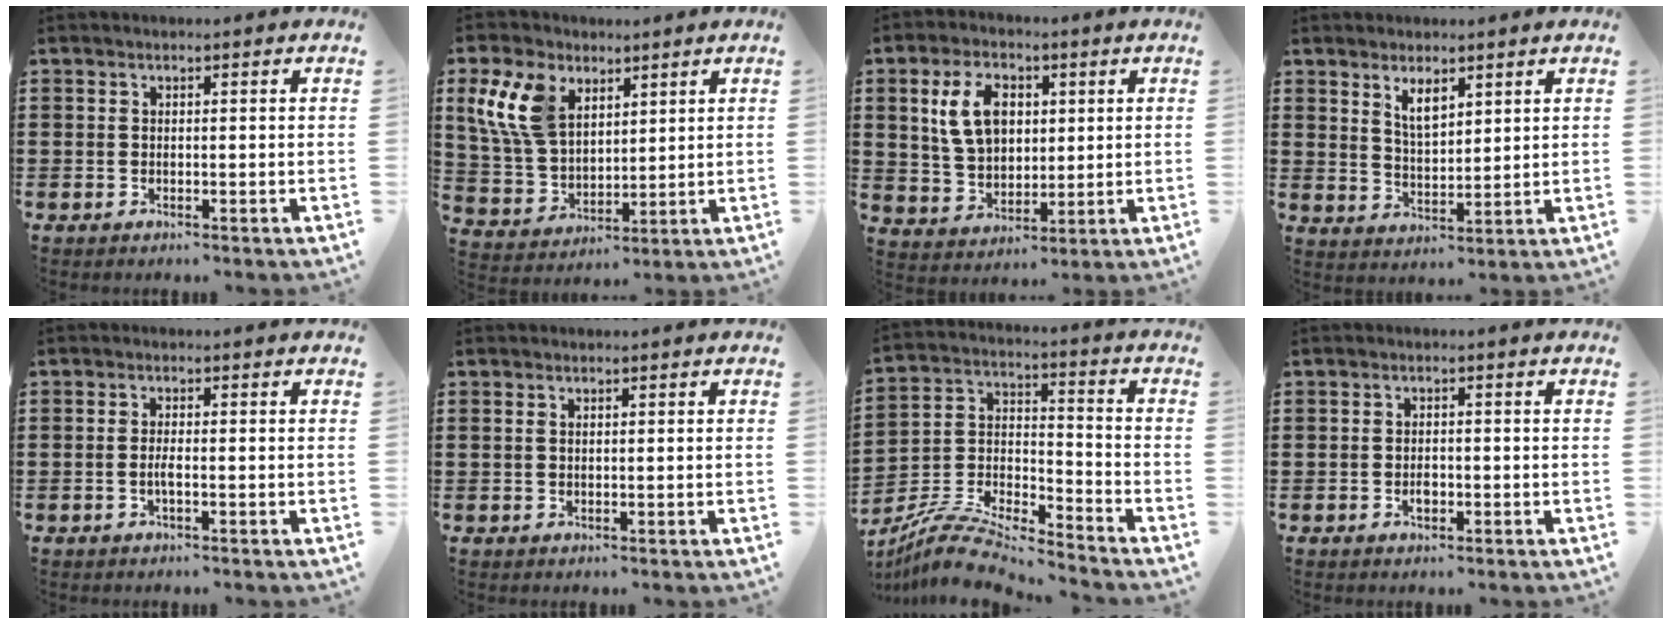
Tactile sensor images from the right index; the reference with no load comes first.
{"total": 10.0, "force": [4.9, 6.3, 6.0], "torque": [-0.160, 0.004, 0.091]}
{"total": 8.9, "force": [2.3, 5.9, 6.2], "torque": [-0.144, 0.013, 0.037]}
{"total": 3.9, "force": [2.7, 1.6, 2.4], "torque": [-0.048, -0.001, 0.047]}
{"total": 1.7, "force": [-0.7, 0.1, 1.5], "torque": [-0.037, -0.005, -0.013]}
{"total": 0.6, "force": [0.2, 0.3, 0.4], "torque": [-0.009, 0.002, 0.004]}
{"total": 8.9, "force": [-8.3, 1.1, 2.9], "torque": [-0.066, 0.004, -0.170]}
{"total": 1.5, "force": [-0.5, 0.8, 1.1], "torque": [-0.023, -0.001, -0.008]}